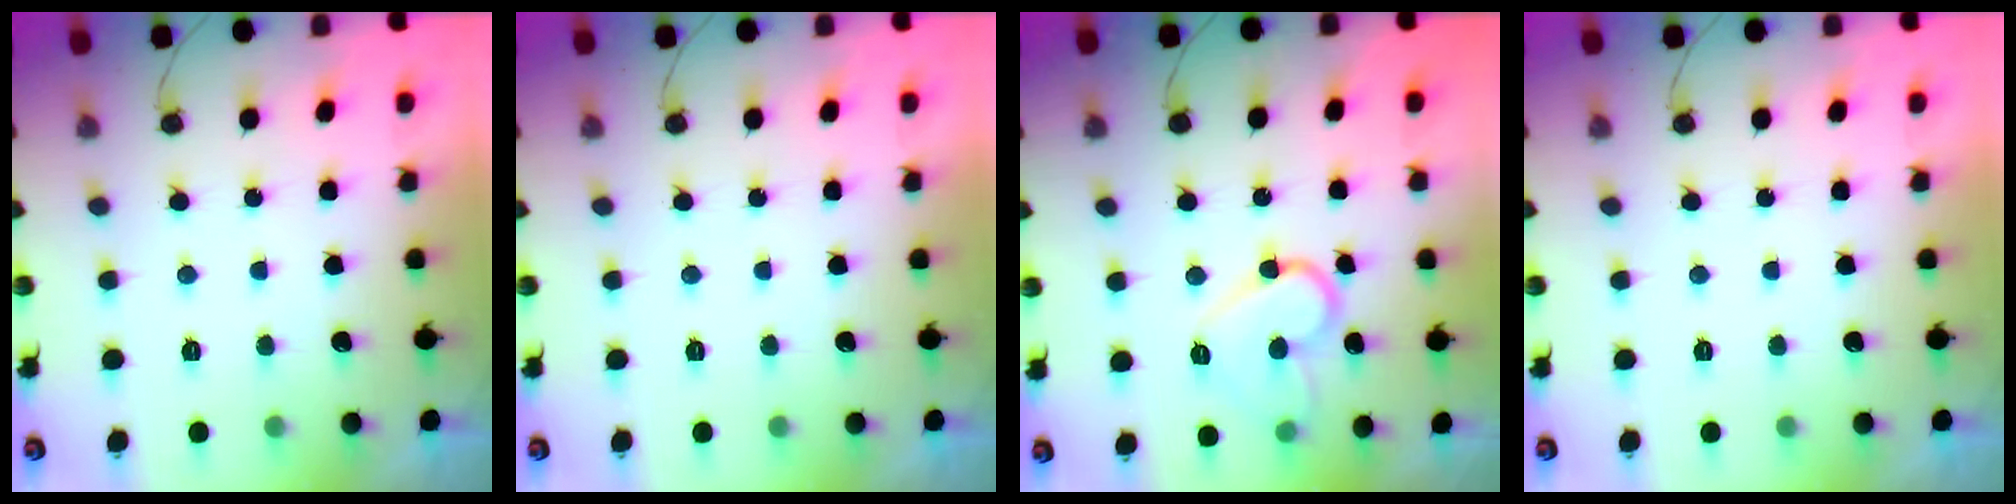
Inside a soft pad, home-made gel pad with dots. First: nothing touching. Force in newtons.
{"total": 0.0}
{"total": 11.6, "press": 11.5, "slide": 0.4}
{"total": 0.0}